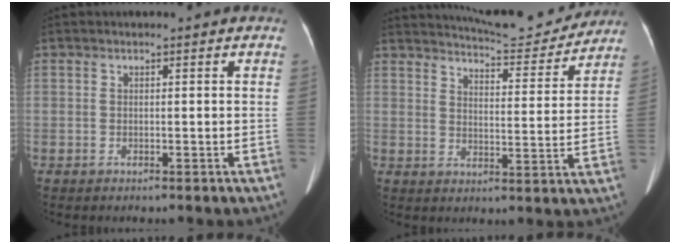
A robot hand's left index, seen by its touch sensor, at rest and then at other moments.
{"total": 13.1, "force": [12.7, 1.3, 3.0], "torque": [-0.044, -0.009, 0.166]}